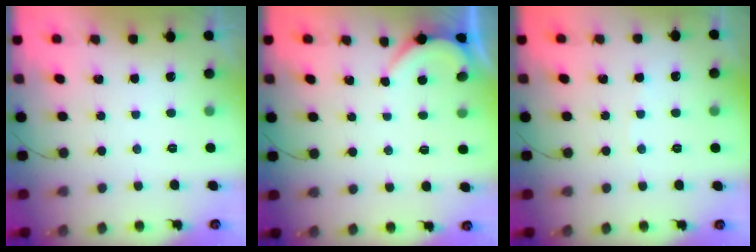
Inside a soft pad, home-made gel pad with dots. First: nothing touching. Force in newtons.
{"total": 1.3, "press": 1.3, "slide": 0.2}
{"total": 2.6, "press": 2.6, "slide": 0.3}